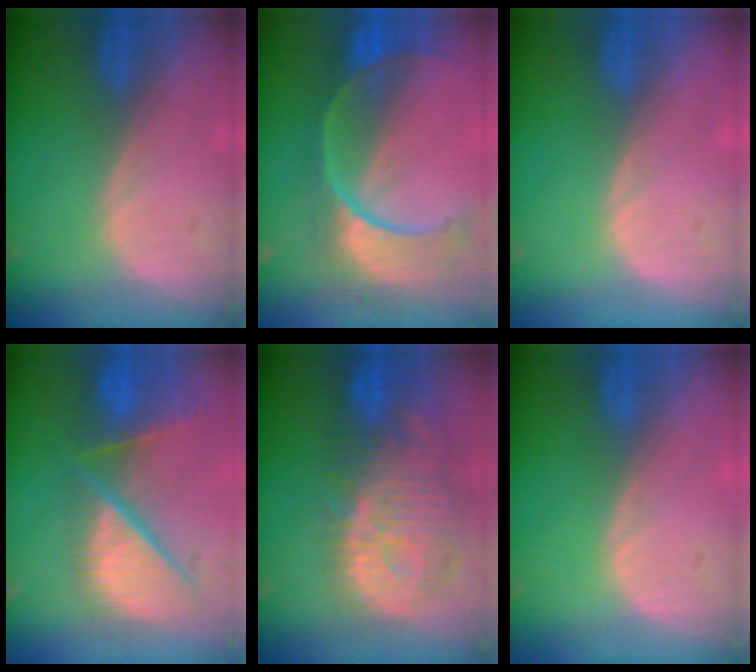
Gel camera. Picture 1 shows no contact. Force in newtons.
{"total": 11.2, "press": 9.4, "slide": 6.1}
{"total": 0.0}
{"total": 12.3, "press": 10.1, "slide": 7.0}
{"total": 12.8, "press": 11.4, "slide": 5.9}
{"total": 0.0}